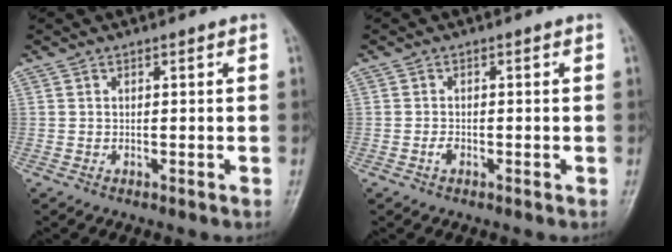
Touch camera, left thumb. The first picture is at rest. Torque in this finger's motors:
{"motor_torque": [-0.02, 0.04, 0.22, 0.06, 0.00]}